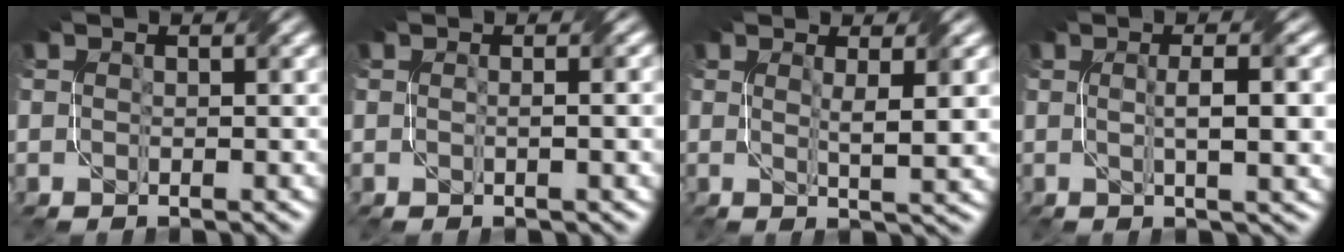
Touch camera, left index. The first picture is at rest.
{"total": 2.0, "force": [0.0, 0.3, 1.9], "torque": [-0.027, 0.001, -0.004]}
{"total": 3.5, "force": [0.9, 0.5, 3.3], "torque": [-0.049, -0.006, 0.015]}
{"total": 5.2, "force": [0.2, 1.2, 5.0], "torque": [-0.065, 0.010, -0.001]}